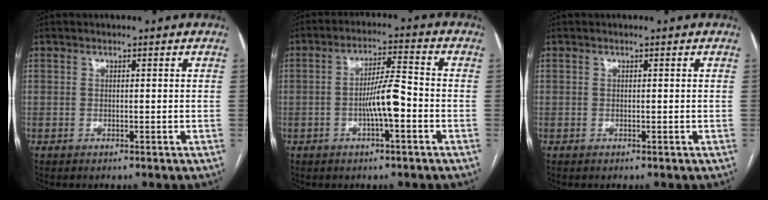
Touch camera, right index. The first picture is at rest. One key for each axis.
{"total": 6.6, "fx": -1.9, "fy": 0.8, "fz": 6.3, "tx": -0.118, "ty": 0.011, "tz": -0.033}
{"total": 0.0}